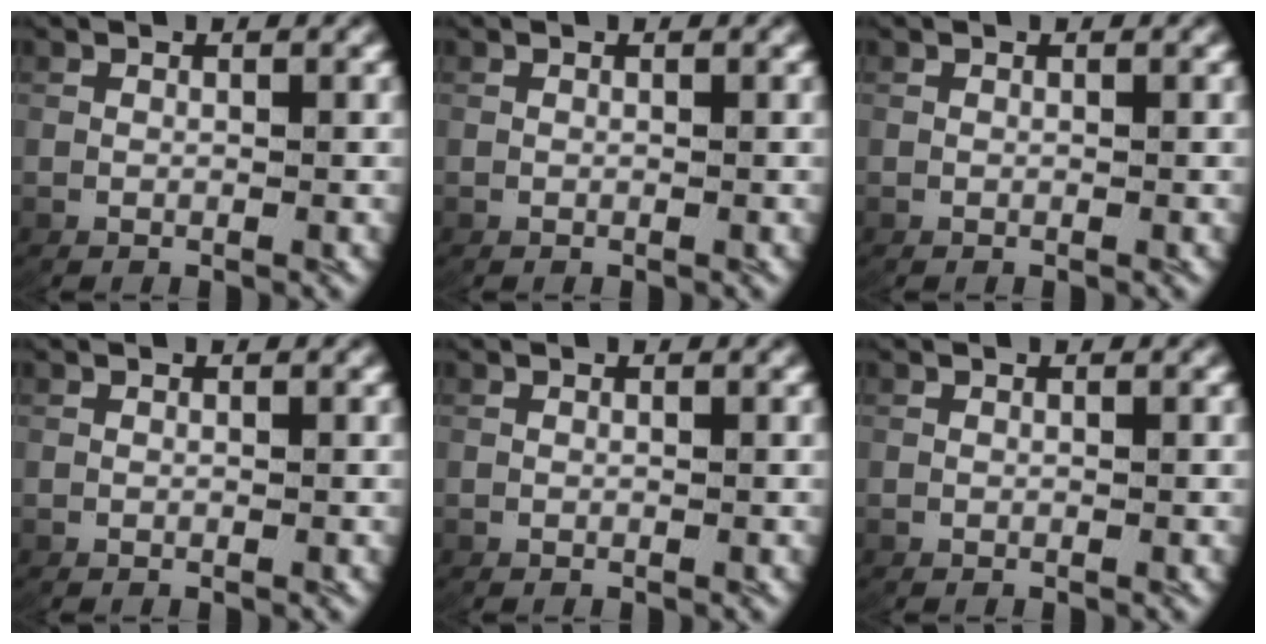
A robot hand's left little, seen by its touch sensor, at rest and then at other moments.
{"total": 0.0}
{"total": 0.0}
{"total": 0.0}
{"total": 0.0}
{"total": 0.0}